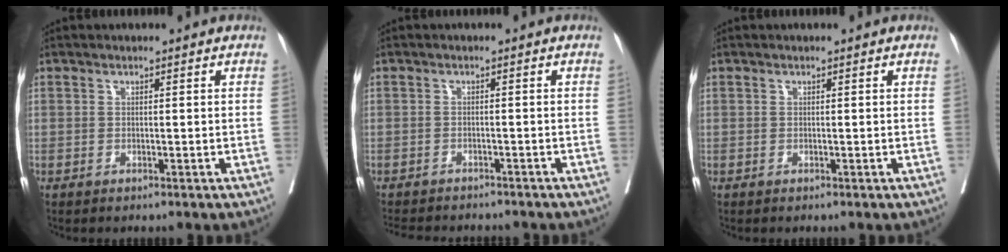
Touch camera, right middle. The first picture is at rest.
{"total": 9.9, "force": [-9.0, 2.2, 3.5], "torque": [-0.055, -0.009, -0.115]}
{"total": 0.0}